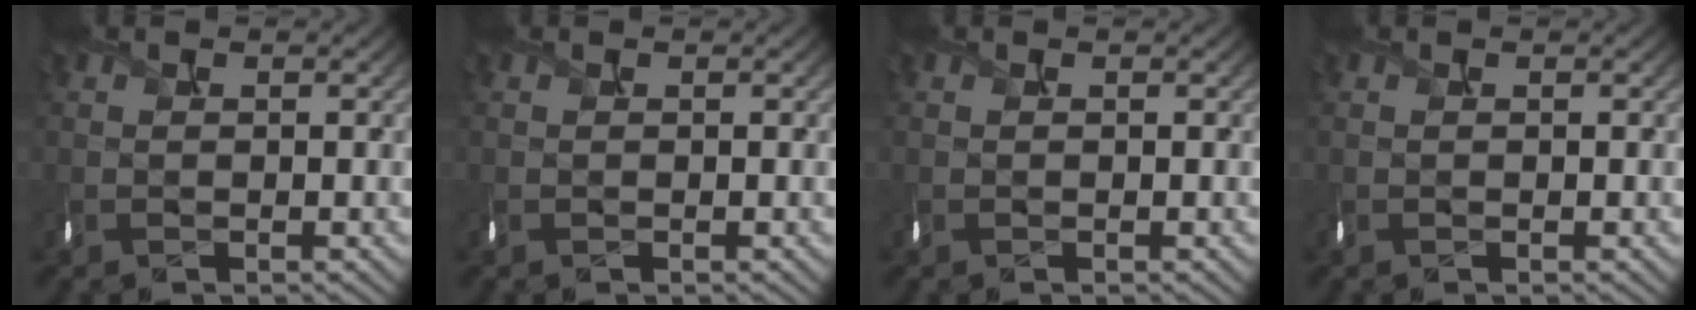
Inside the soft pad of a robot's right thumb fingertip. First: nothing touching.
{"total": 0.0}
{"total": 0.0}
{"total": 0.0}